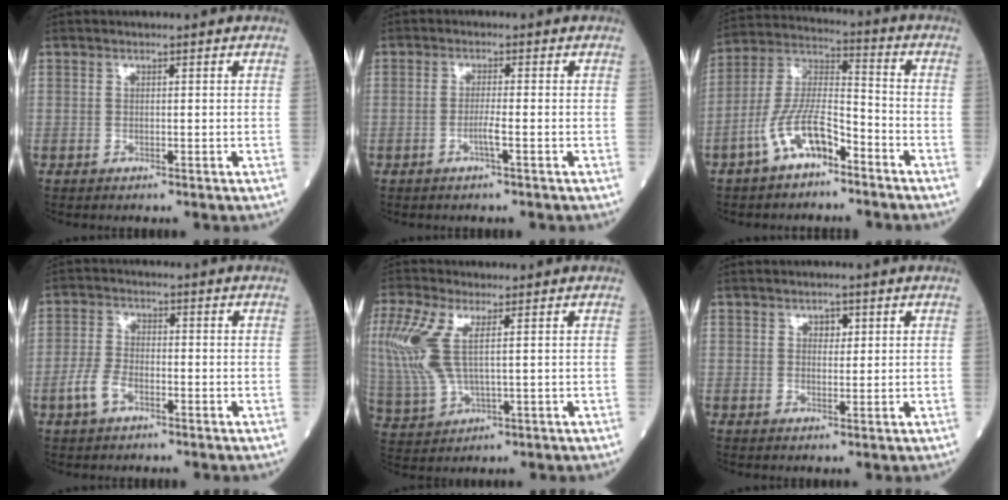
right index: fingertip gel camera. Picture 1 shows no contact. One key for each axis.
{"total": 2.2, "fx": -0.9, "fy": -0.2, "fz": 2.0, "tx": -0.042, "ty": -0.002, "tz": -0.019}
{"total": 10.5, "fx": -6.0, "fy": 3.7, "fz": 7.8, "tx": -0.172, "ty": 0.012, "tz": -0.115}
{"total": 4.6, "fx": -2.2, "fy": 2.3, "fz": 3.2, "tx": -0.074, "ty": 0.004, "tz": -0.047}
{"total": 10.2, "fx": 2.5, "fy": 3.4, "fz": 9.2, "tx": -0.247, "ty": 0.006, "tz": 0.056}
{"total": 1.7, "fx": 0.7, "fy": 1.2, "fz": 1.0, "tx": -0.010, "ty": 0.000, "tz": 0.010}